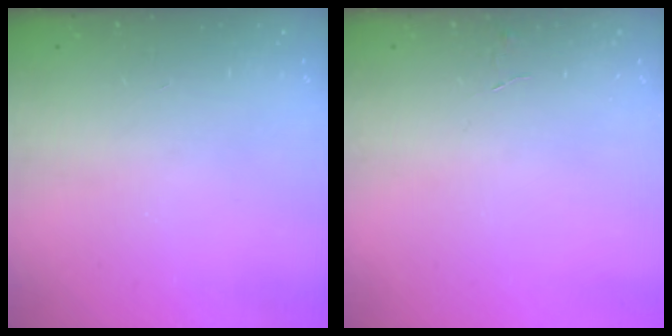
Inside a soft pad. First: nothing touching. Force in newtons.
{"total": 3.8, "press": 3.8, "slide": 0.3}